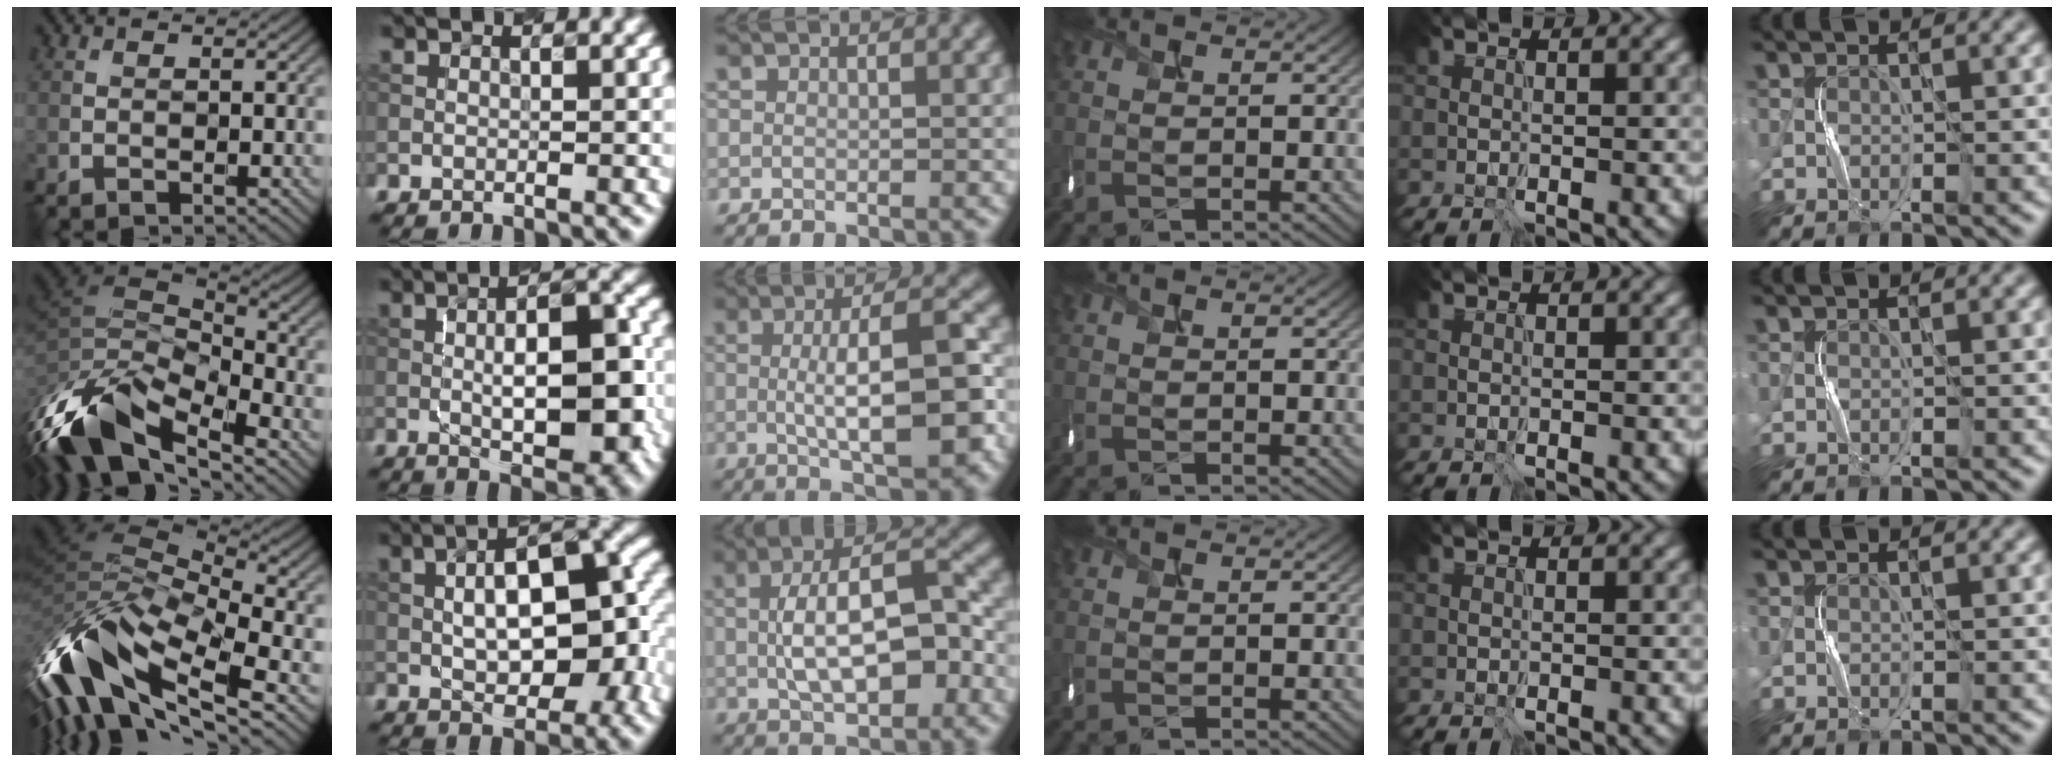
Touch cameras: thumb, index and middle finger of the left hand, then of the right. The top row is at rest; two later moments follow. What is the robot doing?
{"motion": "shake", "object": "box of matches"}